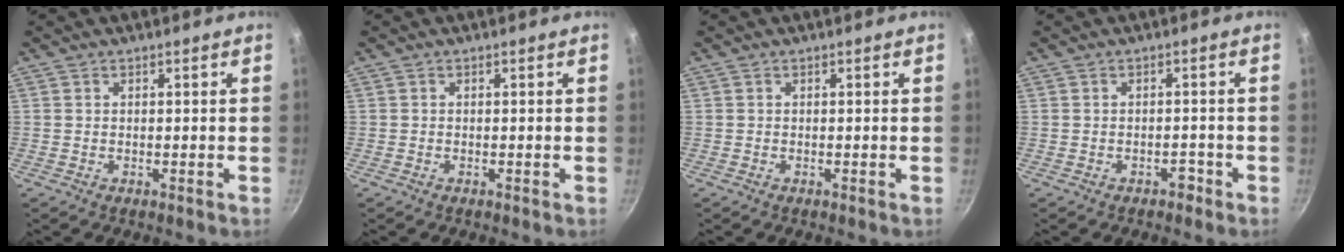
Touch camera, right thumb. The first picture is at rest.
{"total": 0.0}
{"total": 0.0}
{"total": 1.7, "force": [-1.2, 1.0, 0.6], "torque": [0.006, 0.021, -0.008]}